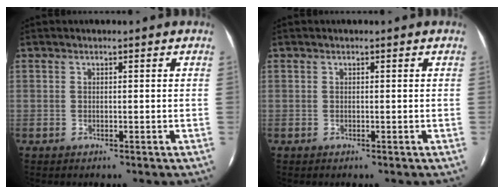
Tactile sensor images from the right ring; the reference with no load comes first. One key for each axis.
{"total": 0.0}